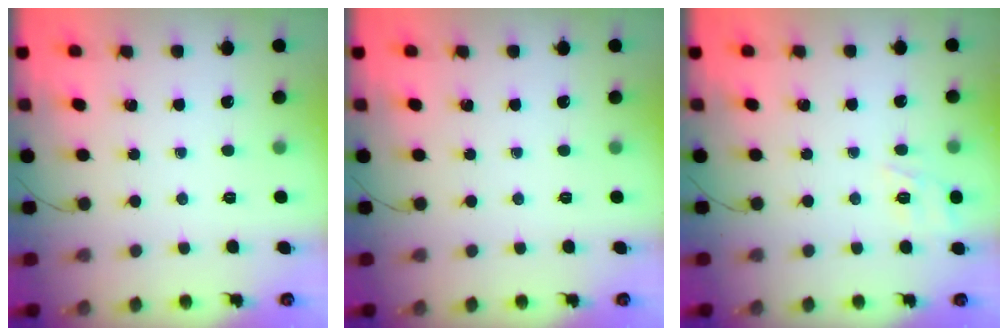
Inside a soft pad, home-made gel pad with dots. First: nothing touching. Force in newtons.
{"total": 0.0}
{"total": 7.8, "press": 7.7, "slide": 1.6}